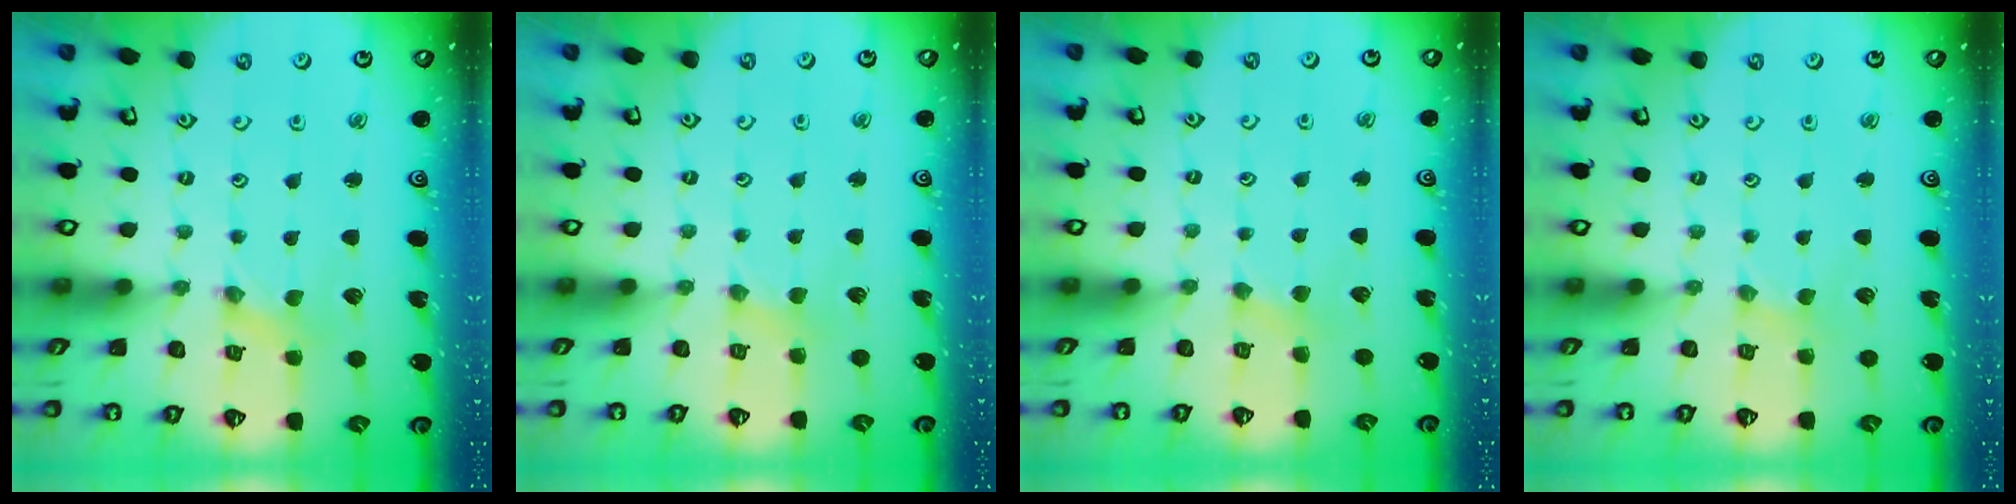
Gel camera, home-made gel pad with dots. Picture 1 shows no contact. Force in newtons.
{"total": 1.7, "press": 1.7, "slide": 0.2}
{"total": 2.4, "press": 2.4, "slide": 0.3}
{"total": 0.0}